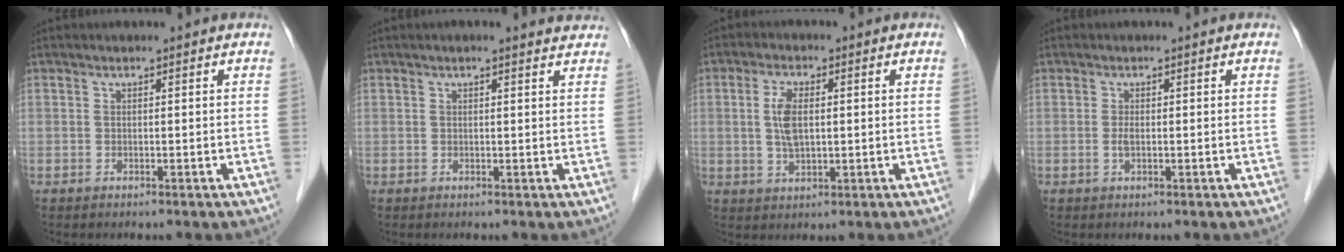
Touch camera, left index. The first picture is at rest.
{"total": 3.3, "force": [2.9, 0.3, 1.5], "torque": [-0.023, 0.005, 0.022]}
{"total": 5.0, "force": [0.4, 2.1, 4.6], "torque": [-0.103, 0.005, 0.011]}
{"total": 1.0, "force": [-0.1, 0.3, 0.9], "torque": [-0.023, -0.001, -0.001]}